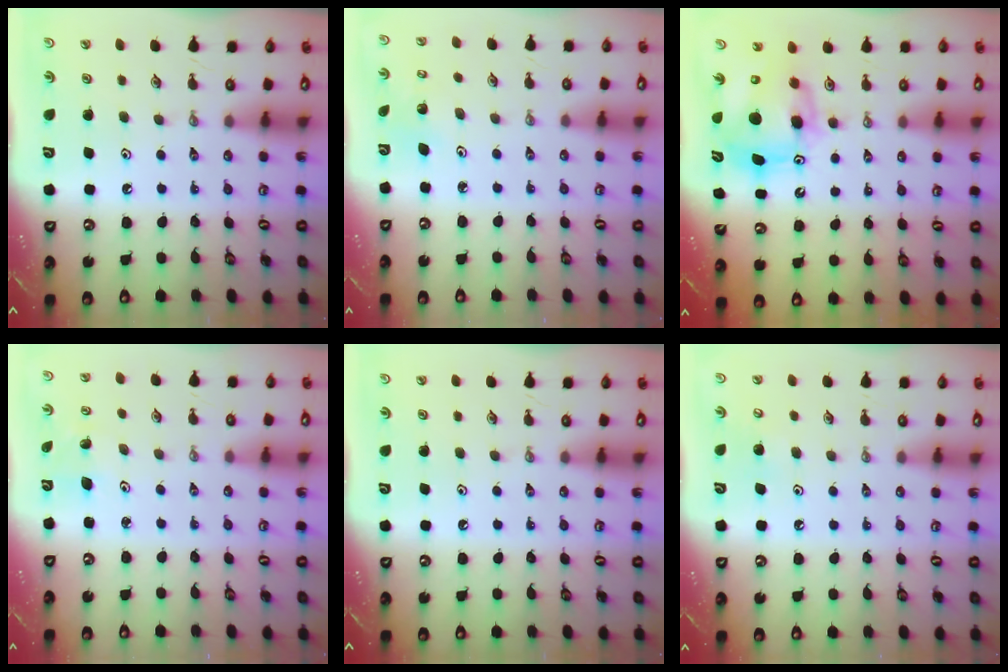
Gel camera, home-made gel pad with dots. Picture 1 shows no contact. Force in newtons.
{"total": 2.5, "press": 2.5, "slide": 0.2}
{"total": 10.8, "press": 10.8, "slide": 0.9}
{"total": 3.5, "press": 3.5, "slide": 0.3}
{"total": 0.0}
{"total": 5.1, "press": 5.1, "slide": 0.4}